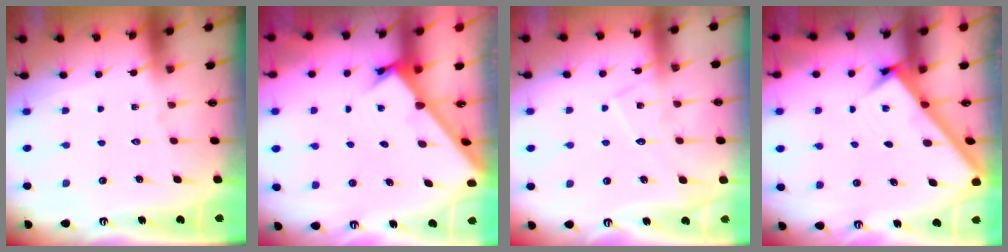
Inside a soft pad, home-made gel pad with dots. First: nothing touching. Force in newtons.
{"total": 1.9, "press": 1.9, "slide": 0.2}
{"total": 7.4, "press": 7.4, "slide": 0.6}
{"total": 2.9, "press": 2.9, "slide": 0.4}